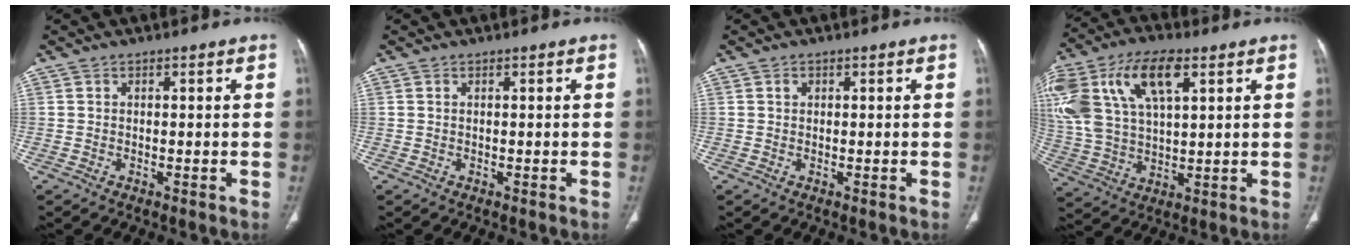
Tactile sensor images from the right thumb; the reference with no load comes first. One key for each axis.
{"total": 0.0}
{"total": 0.7, "fx": 0.3, "fy": 0.6, "fz": 0.3, "tx": 0.000, "ty": 0.001, "tz": 0.006}
{"total": 22.9, "fx": 8.9, "fy": 12.1, "fz": 17.3, "tx": -0.387, "ty": 0.020, "tz": 0.167}